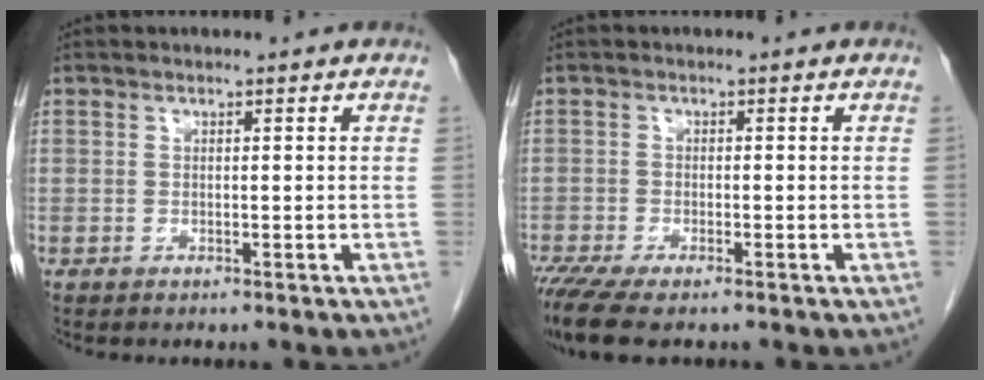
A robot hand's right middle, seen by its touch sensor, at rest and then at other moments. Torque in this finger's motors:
{"motor_torque": [1.17, -0.97, 0.17, 0.14]}